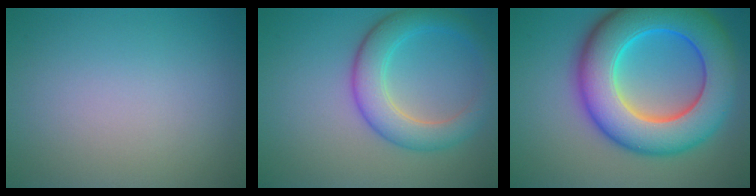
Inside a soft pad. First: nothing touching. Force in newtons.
{"total": 5.1, "press": 5.0, "slide": 0.3}
{"total": 12.7, "press": 12.7, "slide": 0.3}